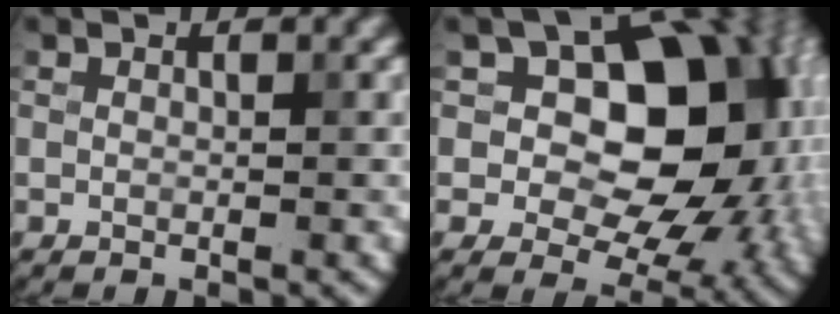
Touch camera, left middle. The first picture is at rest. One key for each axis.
{"total": 15.8, "fx": 3.1, "fy": 10.8, "fz": 11.1, "tx": -0.093, "ty": 0.044, "tz": 0.041}